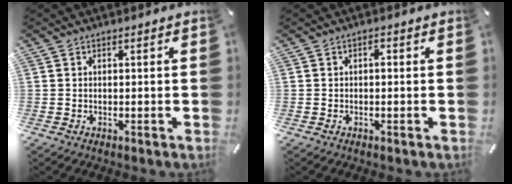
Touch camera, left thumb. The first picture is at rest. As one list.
[{"total": 1.2, "force": [-0.1, 0.7, 1.0], "torque": [-0.021, 0.005, -0.004]}]